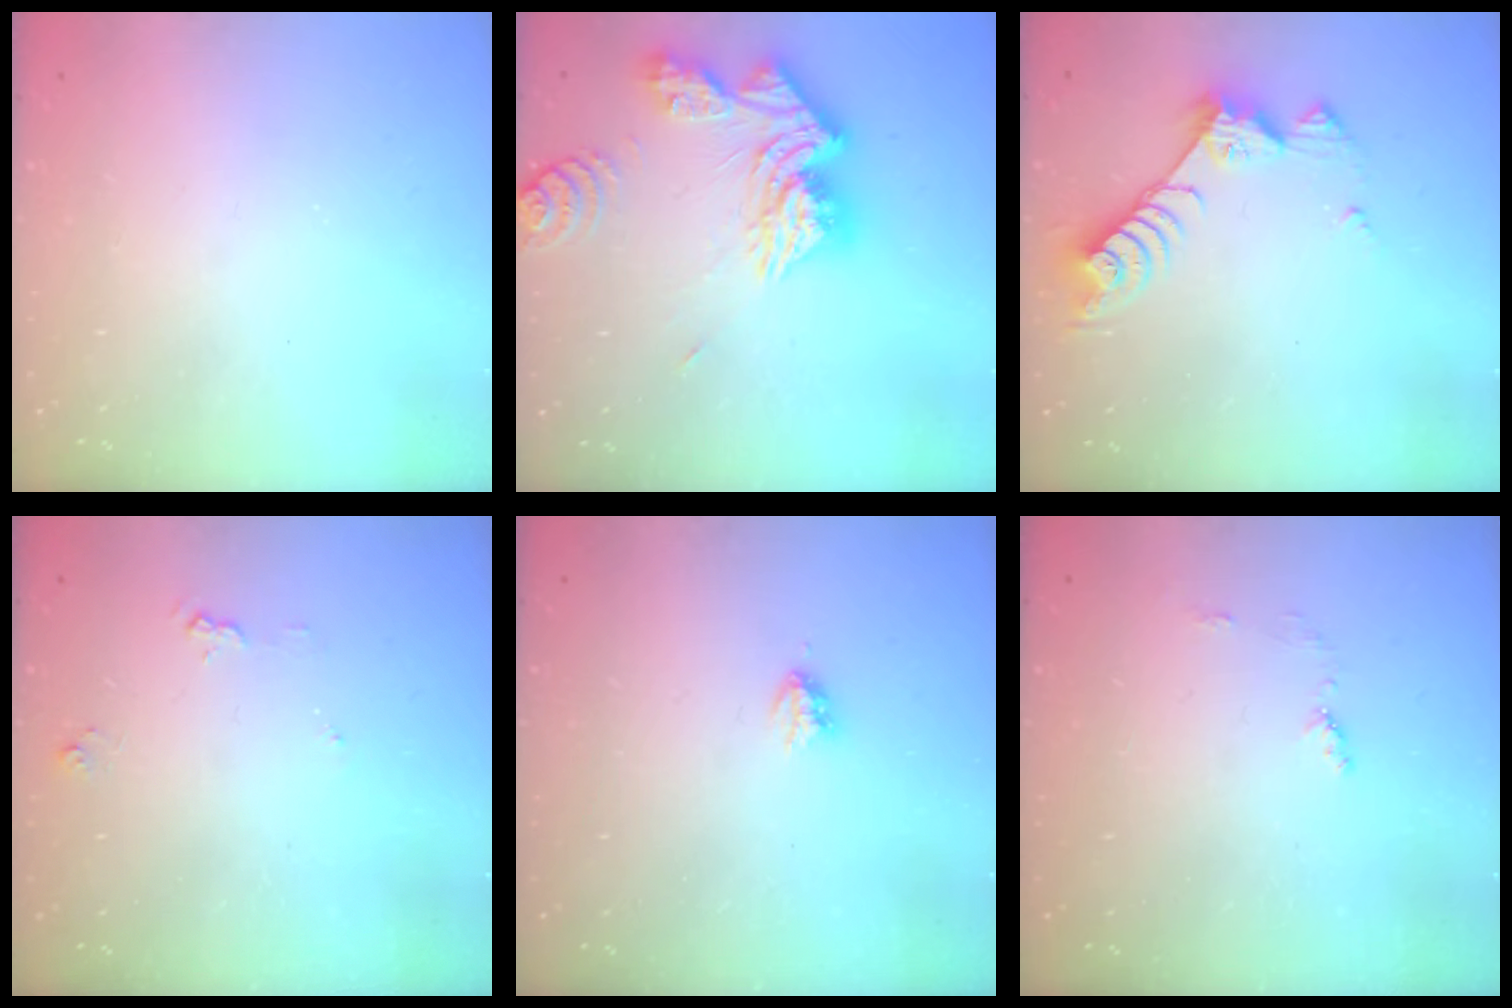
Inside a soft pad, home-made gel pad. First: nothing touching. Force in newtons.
{"total": 18.5, "press": 18.4, "slide": 1.6}
{"total": 8.6, "press": 8.6, "slide": 0.2}
{"total": 5.4, "press": 5.4, "slide": 0.6}
{"total": 2.9, "press": 2.9, "slide": 0.5}
{"total": 4.3, "press": 4.2, "slide": 0.5}